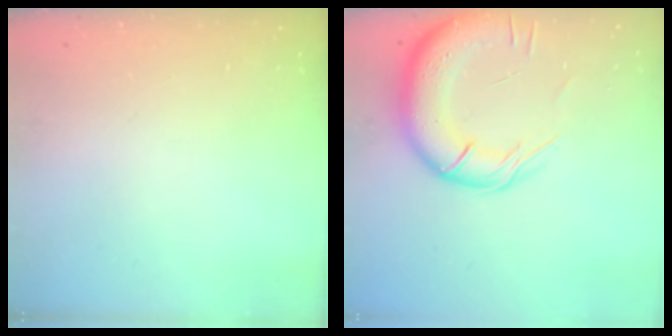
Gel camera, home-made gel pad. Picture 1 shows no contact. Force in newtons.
{"total": 18.1, "press": 17.7, "slide": 3.6}